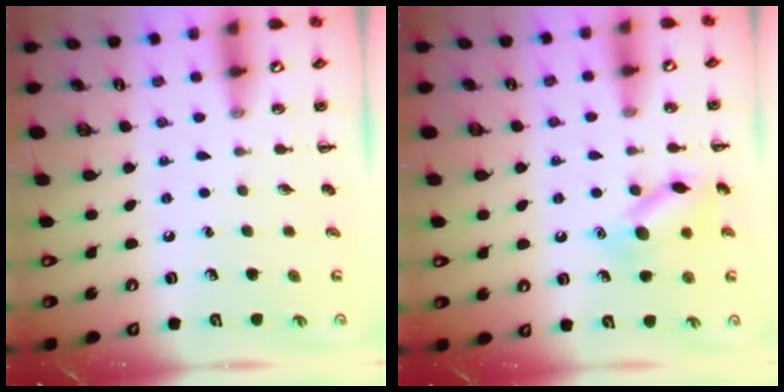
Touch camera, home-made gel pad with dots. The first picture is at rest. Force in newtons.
{"total": 11.9, "press": 11.9, "slide": 0.6}